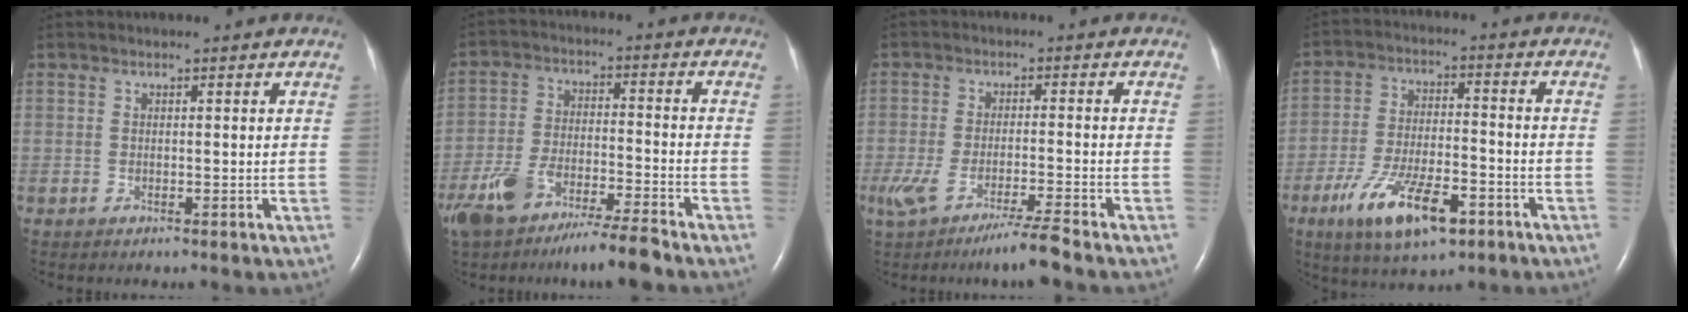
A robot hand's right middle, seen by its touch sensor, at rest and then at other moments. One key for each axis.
{"total": 11.6, "fx": -8.7, "fy": 1.5, "fz": 7.5, "tx": -0.146, "ty": -0.010, "tz": -0.155}
{"total": 7.0, "fx": -5.0, "fy": -0.4, "fz": 4.9, "tx": -0.095, "ty": -0.016, "tz": -0.094}
{"total": 12.6, "fx": -6.8, "fy": 4.2, "fz": 9.8, "tx": -0.187, "ty": -0.007, "tz": -0.111}